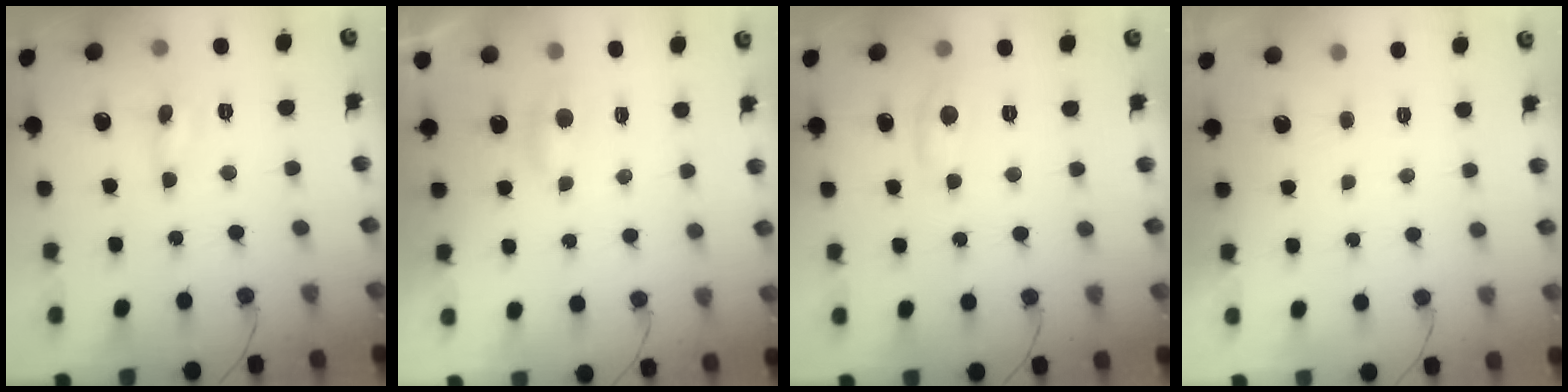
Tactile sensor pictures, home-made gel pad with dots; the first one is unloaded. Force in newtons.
{"total": 3.9, "press": 3.8, "slide": 0.4}
{"total": 5.5, "press": 5.5, "slide": 0.4}
{"total": 0.0}